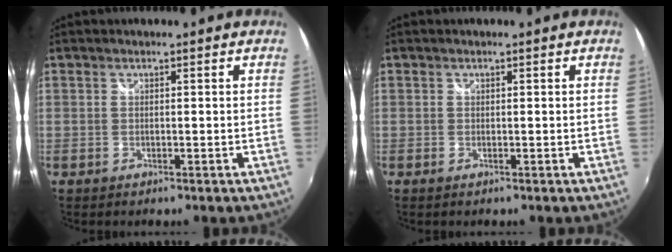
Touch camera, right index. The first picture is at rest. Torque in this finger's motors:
{"motor_torque": [0.09, -0.20, 0.02, 0.01]}